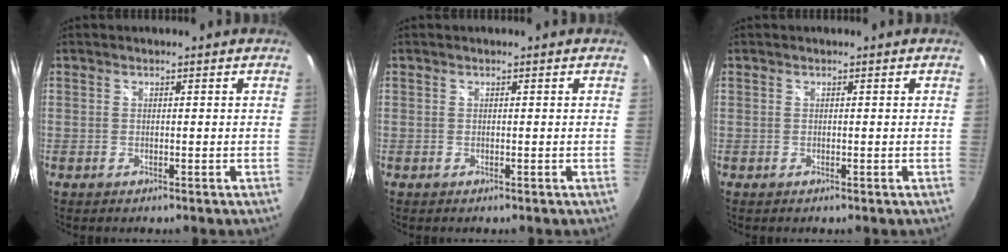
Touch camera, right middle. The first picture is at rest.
{"total": 0.0}
{"total": 0.0}